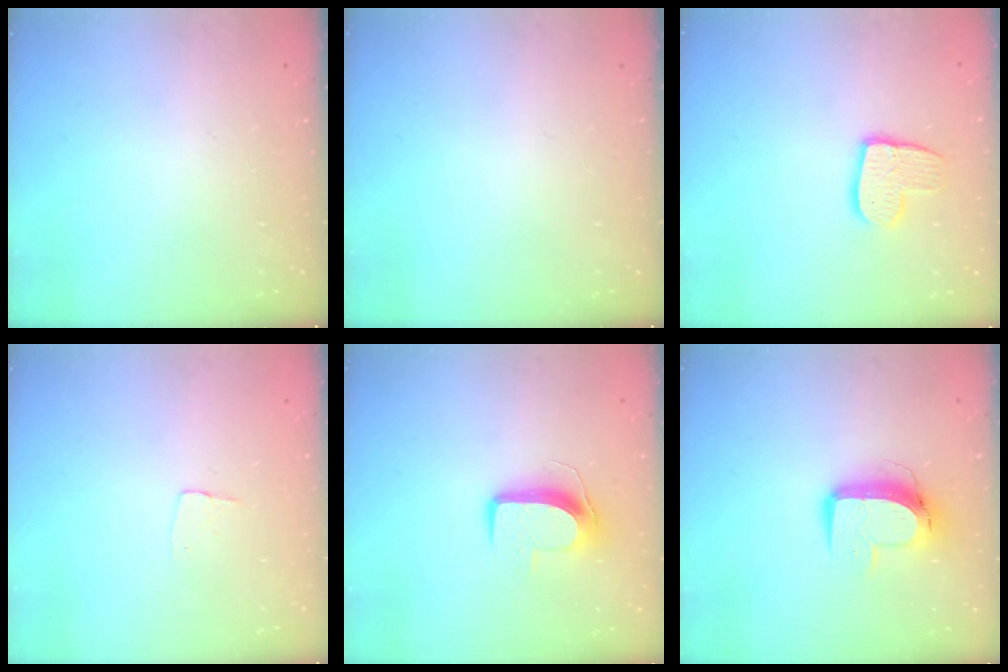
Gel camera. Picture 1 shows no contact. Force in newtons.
{"total": 0.0}
{"total": 10.5, "press": 10.5, "slide": 0.8}
{"total": 3.4, "press": 3.4, "slide": 0.2}
{"total": 9.6, "press": 9.6, "slide": 0.3}
{"total": 10.4, "press": 10.4, "slide": 1.1}